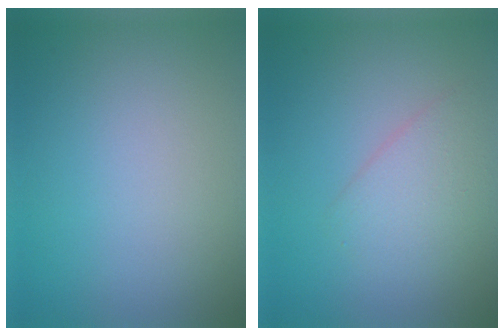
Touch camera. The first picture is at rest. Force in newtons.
{"total": 2.4, "press": 2.4, "slide": 0.1}